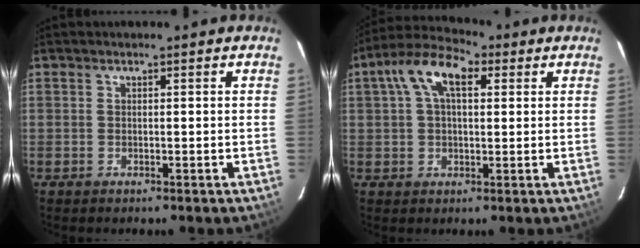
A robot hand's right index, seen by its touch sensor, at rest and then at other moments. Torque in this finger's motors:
{"motor_torque": [0.31, 0.08, 0.40, 0.13]}